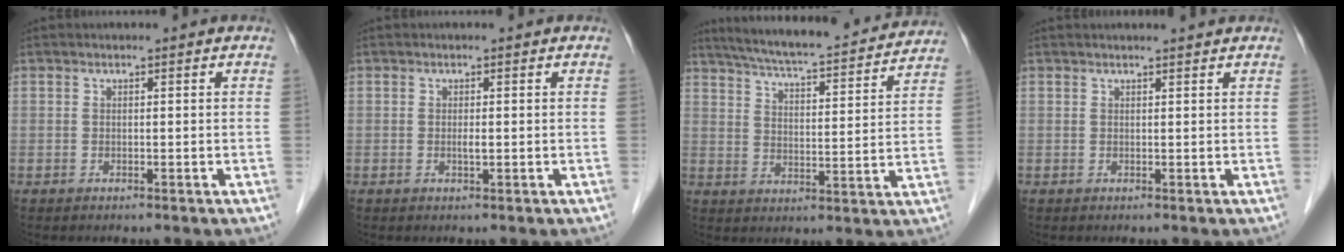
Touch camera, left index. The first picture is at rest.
{"total": 0.8, "force": [0.0, 0.1, 0.8], "torque": [-0.016, -0.002, 0.000]}
{"total": 20.5, "force": [18.7, 2.3, 8.0], "torque": [-0.131, 0.004, 0.257]}
{"total": 2.6, "force": [2.5, -0.1, 0.7], "torque": [-0.010, 0.011, 0.031]}